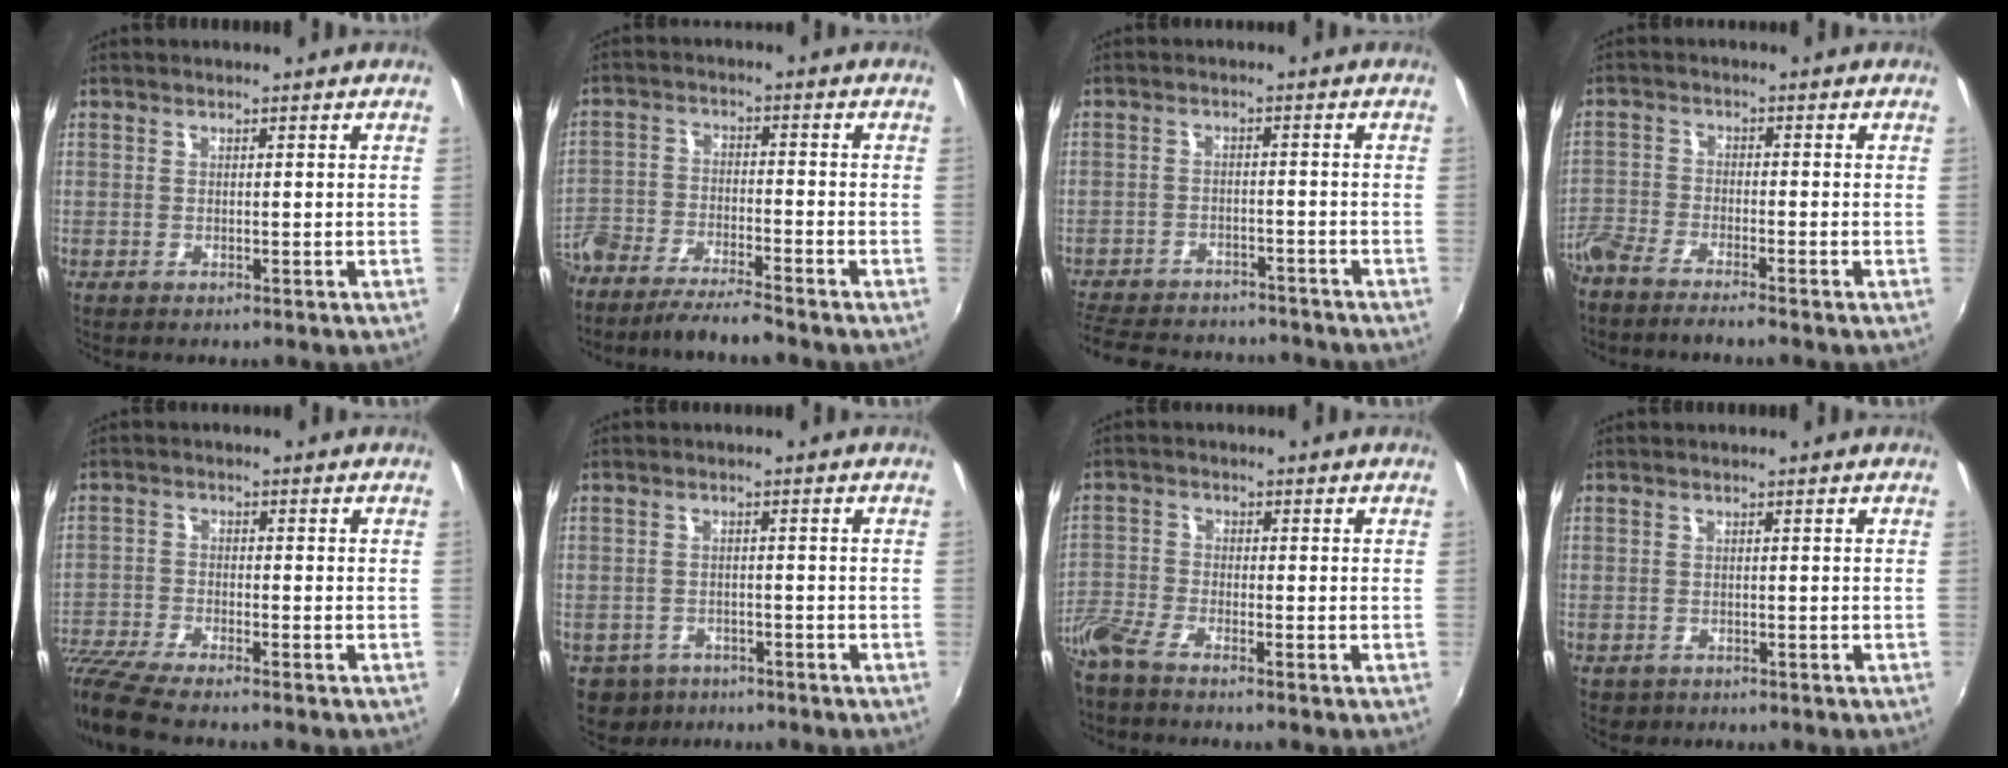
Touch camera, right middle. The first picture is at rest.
{"total": 9.2, "force": [-7.8, 1.6, 4.5], "torque": [-0.117, -0.014, -0.147]}
{"total": 17.7, "force": [-15.1, 6.5, 6.5], "torque": [-0.157, 0.002, -0.215]}
{"total": 6.0, "force": [-5.3, 0.8, 2.8], "torque": [-0.082, -0.014, -0.107]}
{"total": 9.7, "force": [-8.6, 1.0, 4.5], "torque": [-0.115, -0.030, -0.165]}
{"total": 6.7, "force": [-4.0, 5.0, 2.0], "torque": [-0.063, -0.012, -0.058]}
{"total": 5.2, "force": [-4.5, 0.7, 2.6], "torque": [-0.073, -0.012, -0.099]}
{"total": 1.6, "force": [-0.7, 1.4, 0.5], "torque": [-0.013, -0.005, -0.008]}